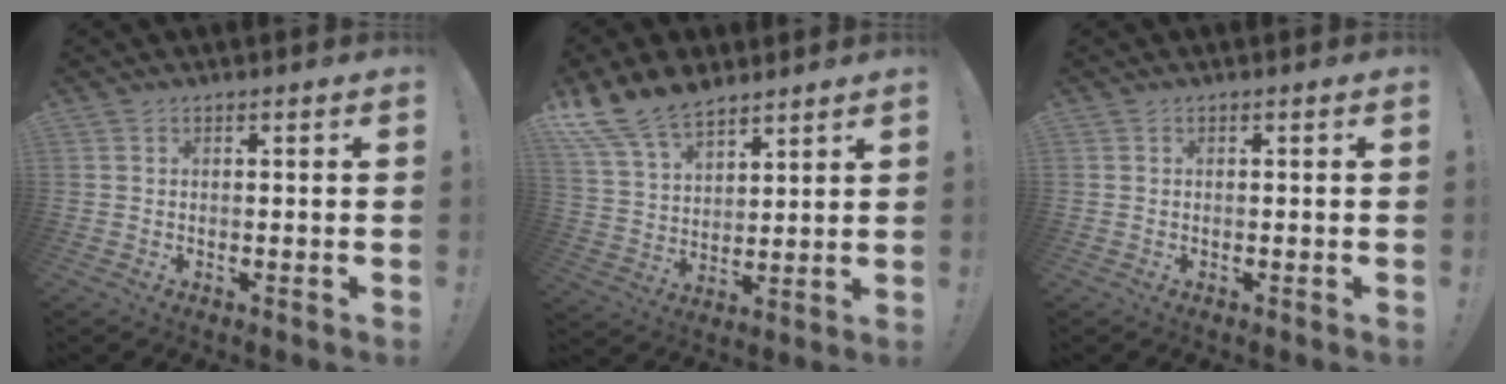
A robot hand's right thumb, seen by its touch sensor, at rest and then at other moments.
{"total": 14.2, "force": [10.9, 7.0, 5.8], "torque": [-0.116, -0.067, 0.208]}
{"total": 0.0}